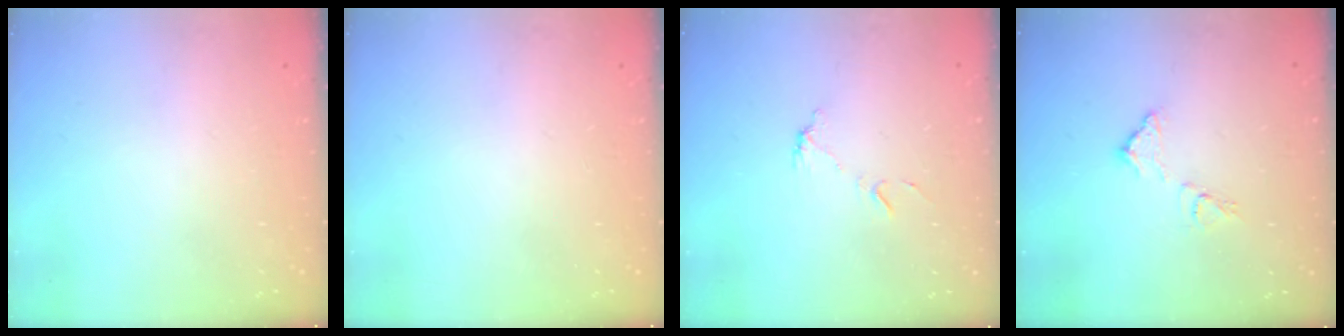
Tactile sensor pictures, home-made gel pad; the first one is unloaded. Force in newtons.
{"total": 0.0}
{"total": 5.6, "press": 5.6, "slide": 0.4}
{"total": 9.7, "press": 9.7, "slide": 0.3}